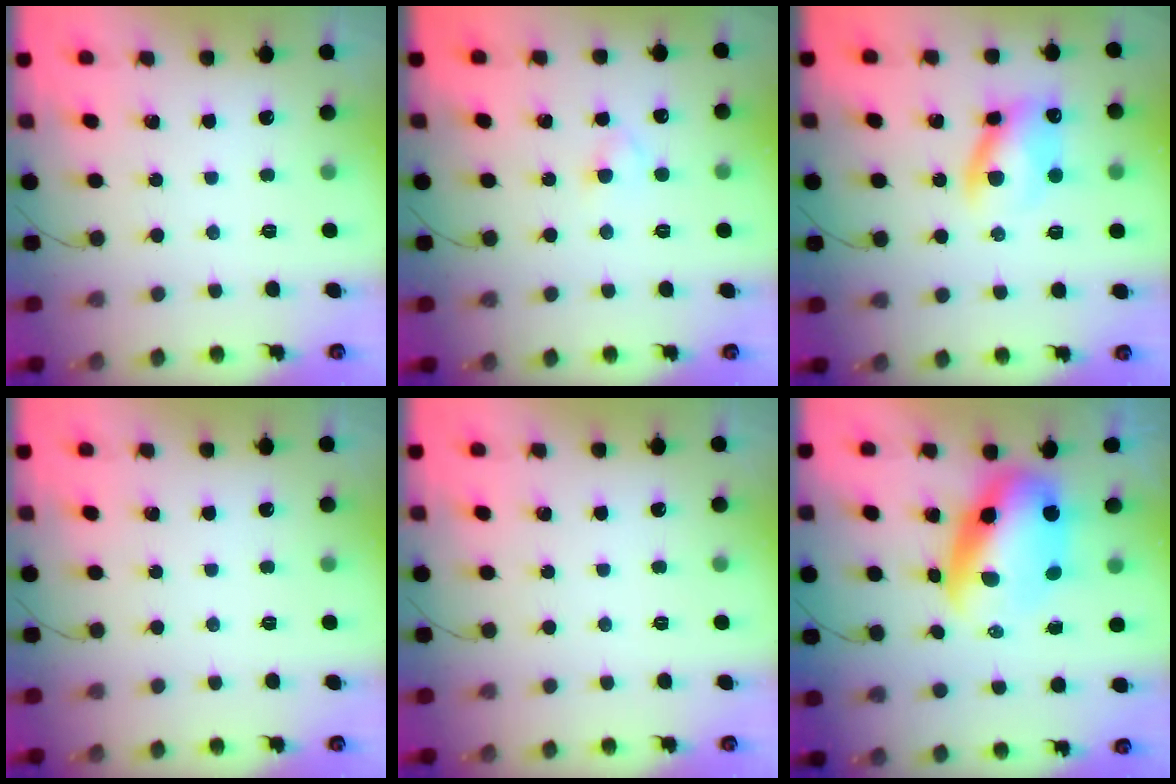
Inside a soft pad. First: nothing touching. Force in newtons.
{"total": 2.5, "press": 2.3, "slide": 1.0}
{"total": 10.8, "press": 10.6, "slide": 2.1}
{"total": 0.0}
{"total": 0.0}
{"total": 10.5, "press": 10.2, "slide": 2.4}